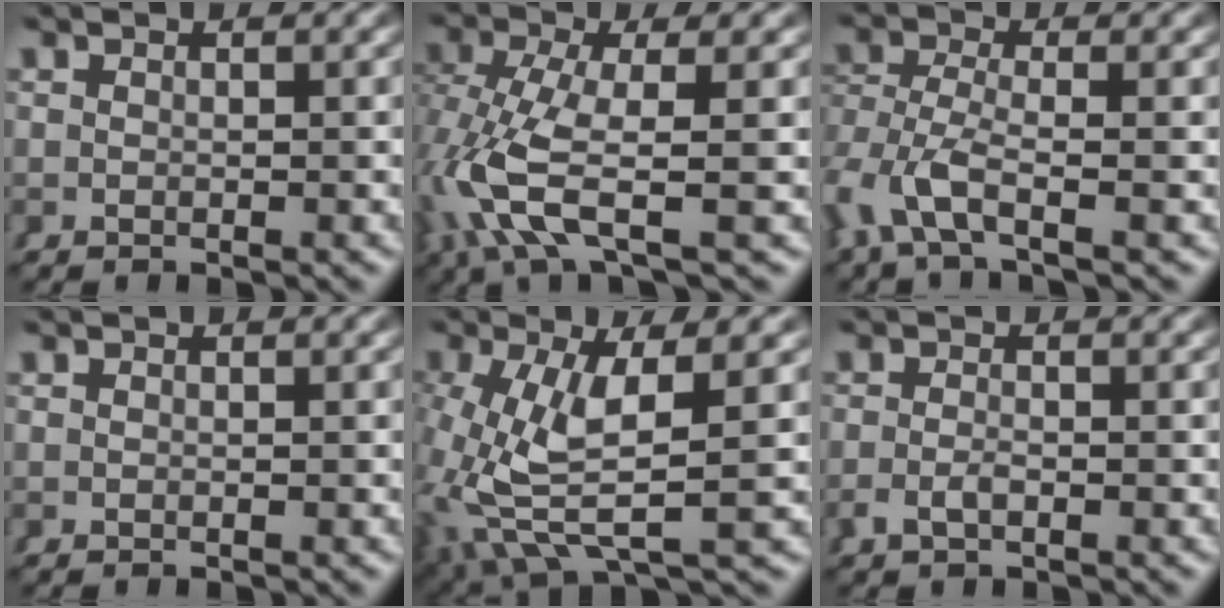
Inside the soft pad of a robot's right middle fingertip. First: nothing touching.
{"total": 6.2, "force": [-0.9, 2.4, 5.7], "torque": [-0.148, -0.030, 0.000]}
{"total": 4.4, "force": [-1.9, 2.4, 3.2], "torque": [-0.103, -0.033, -0.019]}
{"total": 0.0}
{"total": 7.4, "force": [0.5, 3.5, 6.5], "torque": [-0.146, -0.018, 0.022]}
{"total": 1.5, "force": [-0.9, 0.6, 1.0], "torque": [-0.024, -0.001, -0.015]}